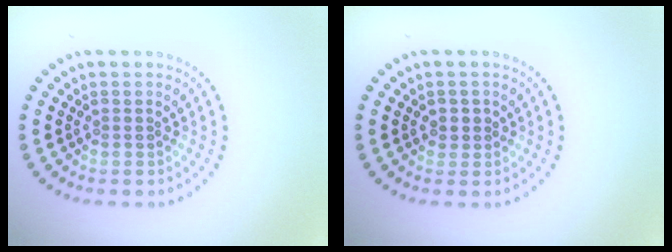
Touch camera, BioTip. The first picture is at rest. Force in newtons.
{"total": 1.1, "press": 1.0, "slide": 0.5}